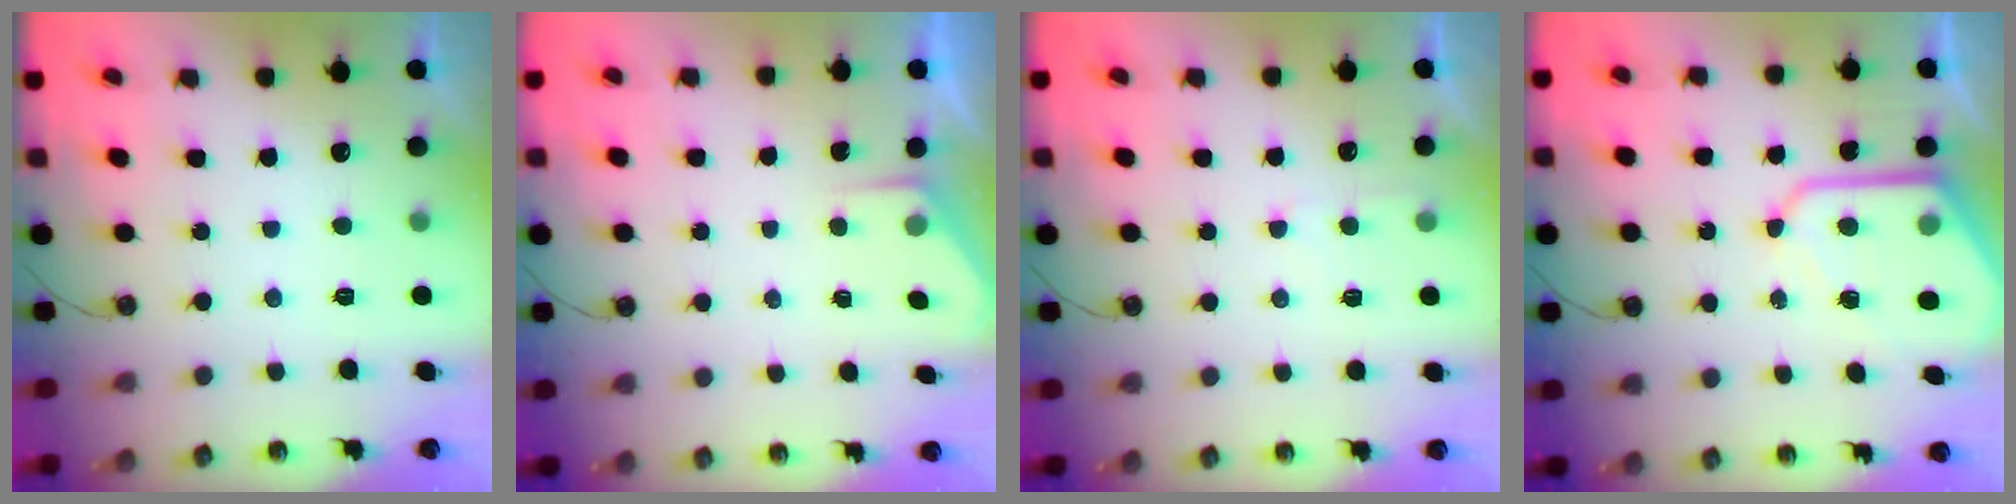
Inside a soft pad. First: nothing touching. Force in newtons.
{"total": 2.2, "press": 2.2, "slide": 0.3}
{"total": 4.3, "press": 4.2, "slide": 0.6}
{"total": 11.6, "press": 11.6, "slide": 0.9}